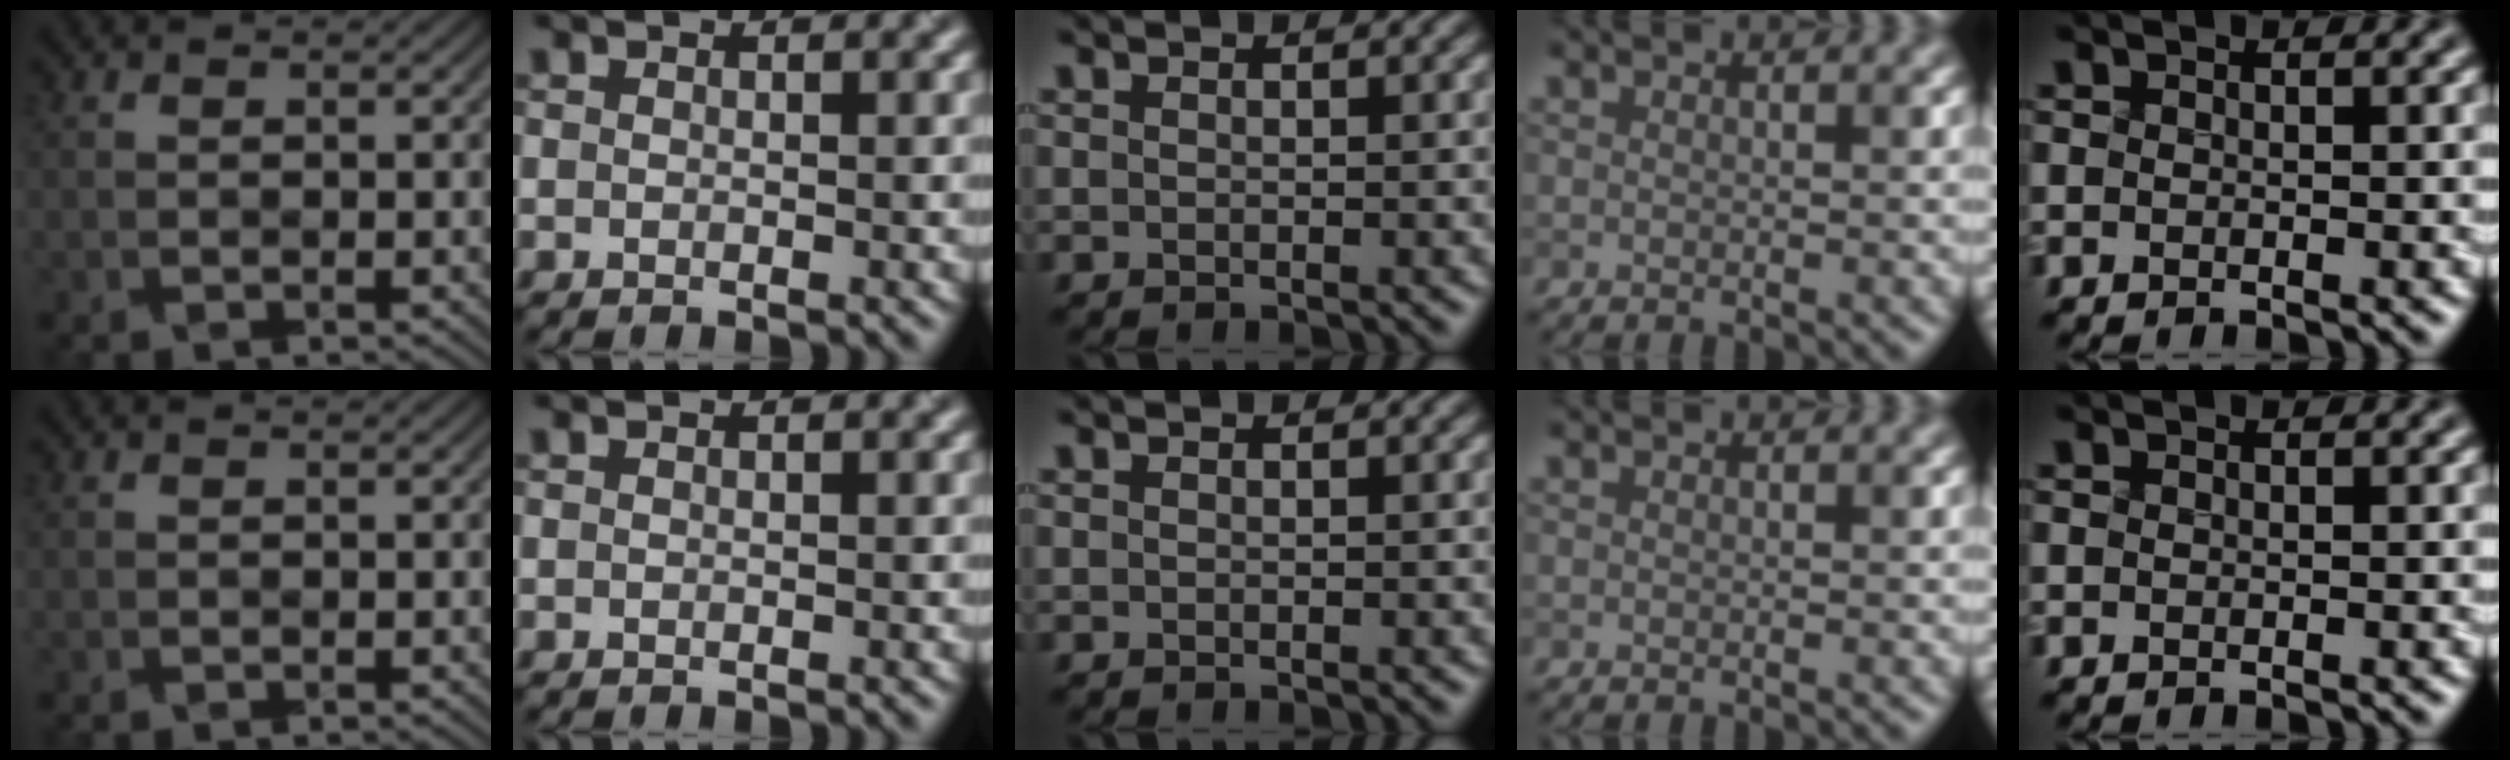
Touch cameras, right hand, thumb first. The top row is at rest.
{}